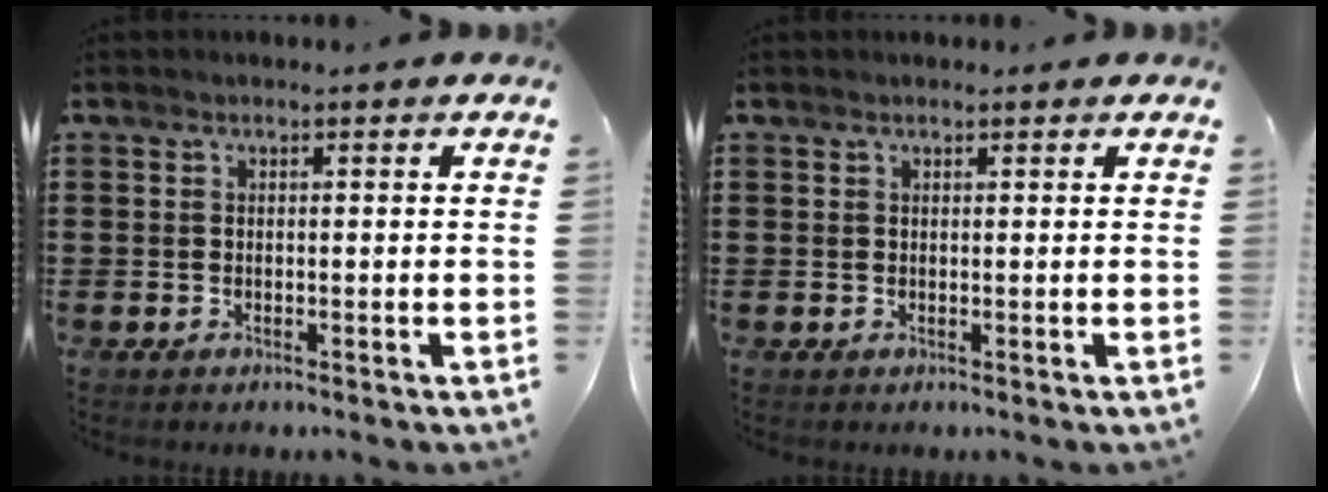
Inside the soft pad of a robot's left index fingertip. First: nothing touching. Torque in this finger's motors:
{"motor_torque": [0.28, 0.26, 0.03, -0.01]}